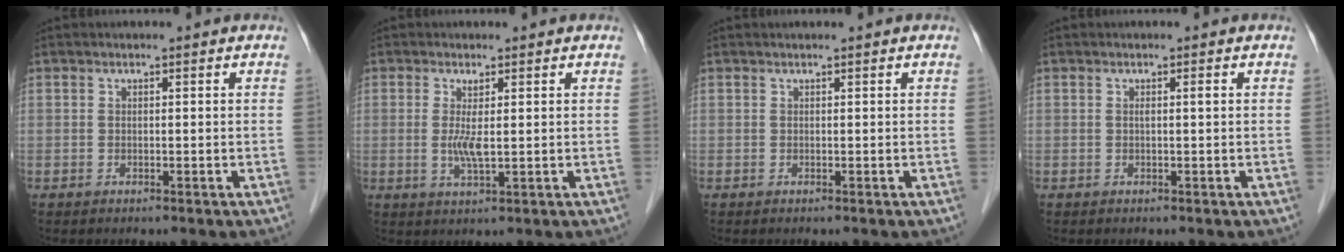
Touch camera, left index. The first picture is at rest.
{"total": 3.1, "force": [0.2, 0.3, 3.1], "torque": [-0.067, -0.008, 0.008]}
{"total": 0.5, "force": [0.4, -0.1, 0.2], "torque": [-0.004, 0.003, 0.009]}
{"total": 0.7, "force": [0.0, -0.2, 0.6], "torque": [-0.010, 0.001, 0.000]}